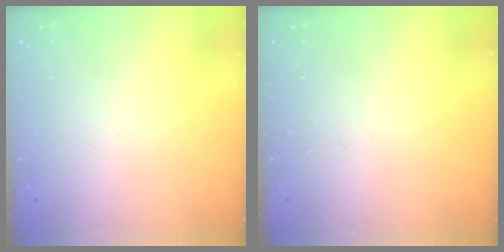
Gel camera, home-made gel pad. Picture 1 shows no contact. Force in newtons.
{"total": 0.0}